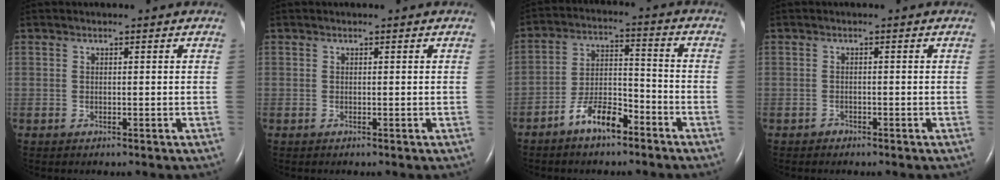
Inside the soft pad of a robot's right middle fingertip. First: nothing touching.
{"total": 0.0}
{"total": 8.1, "force": [-5.6, 2.8, 5.1], "torque": [-0.103, 0.010, -0.105]}
{"total": 0.7, "force": [-0.6, 0.4, -0.1], "torque": [-0.002, 0.001, -0.013]}